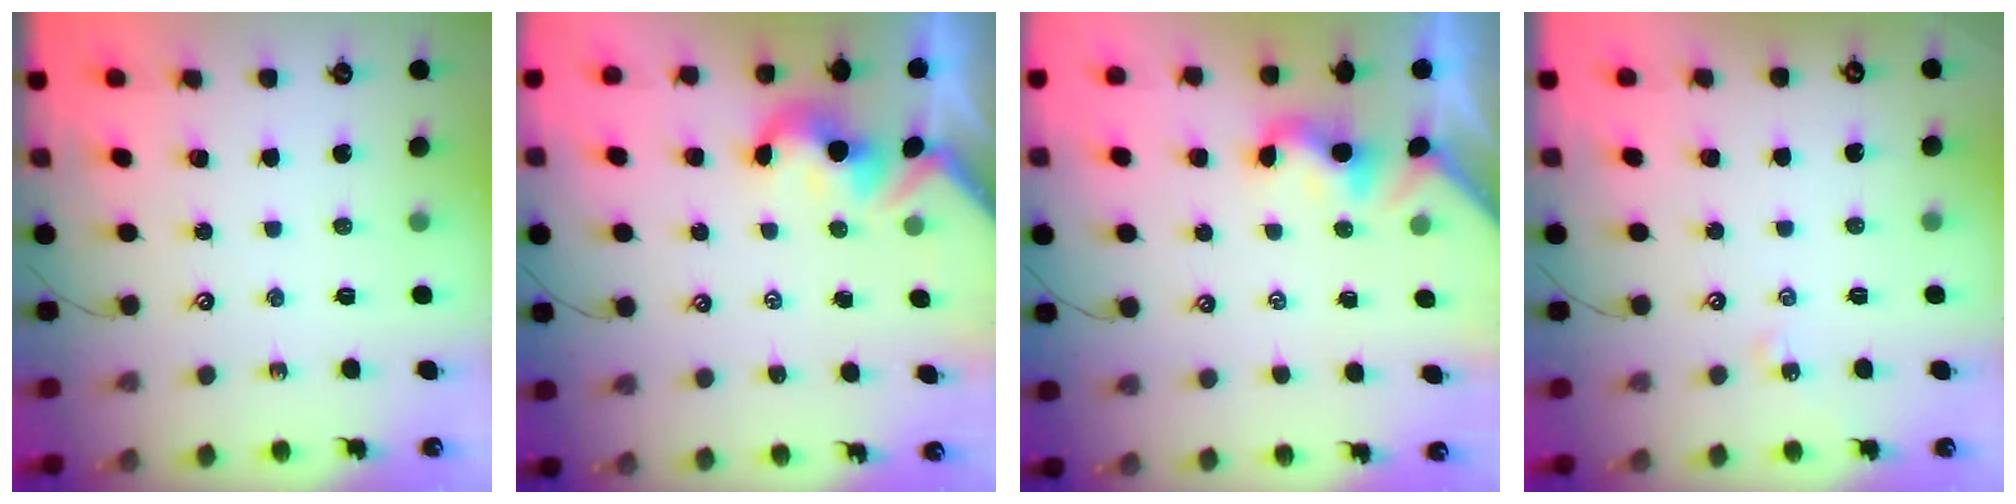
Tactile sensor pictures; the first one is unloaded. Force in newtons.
{"total": 1.9, "press": 1.8, "slide": 0.6}
{"total": 1.8, "press": 1.8, "slide": 0.5}
{"total": 2.6, "press": 2.6, "slide": 0.5}